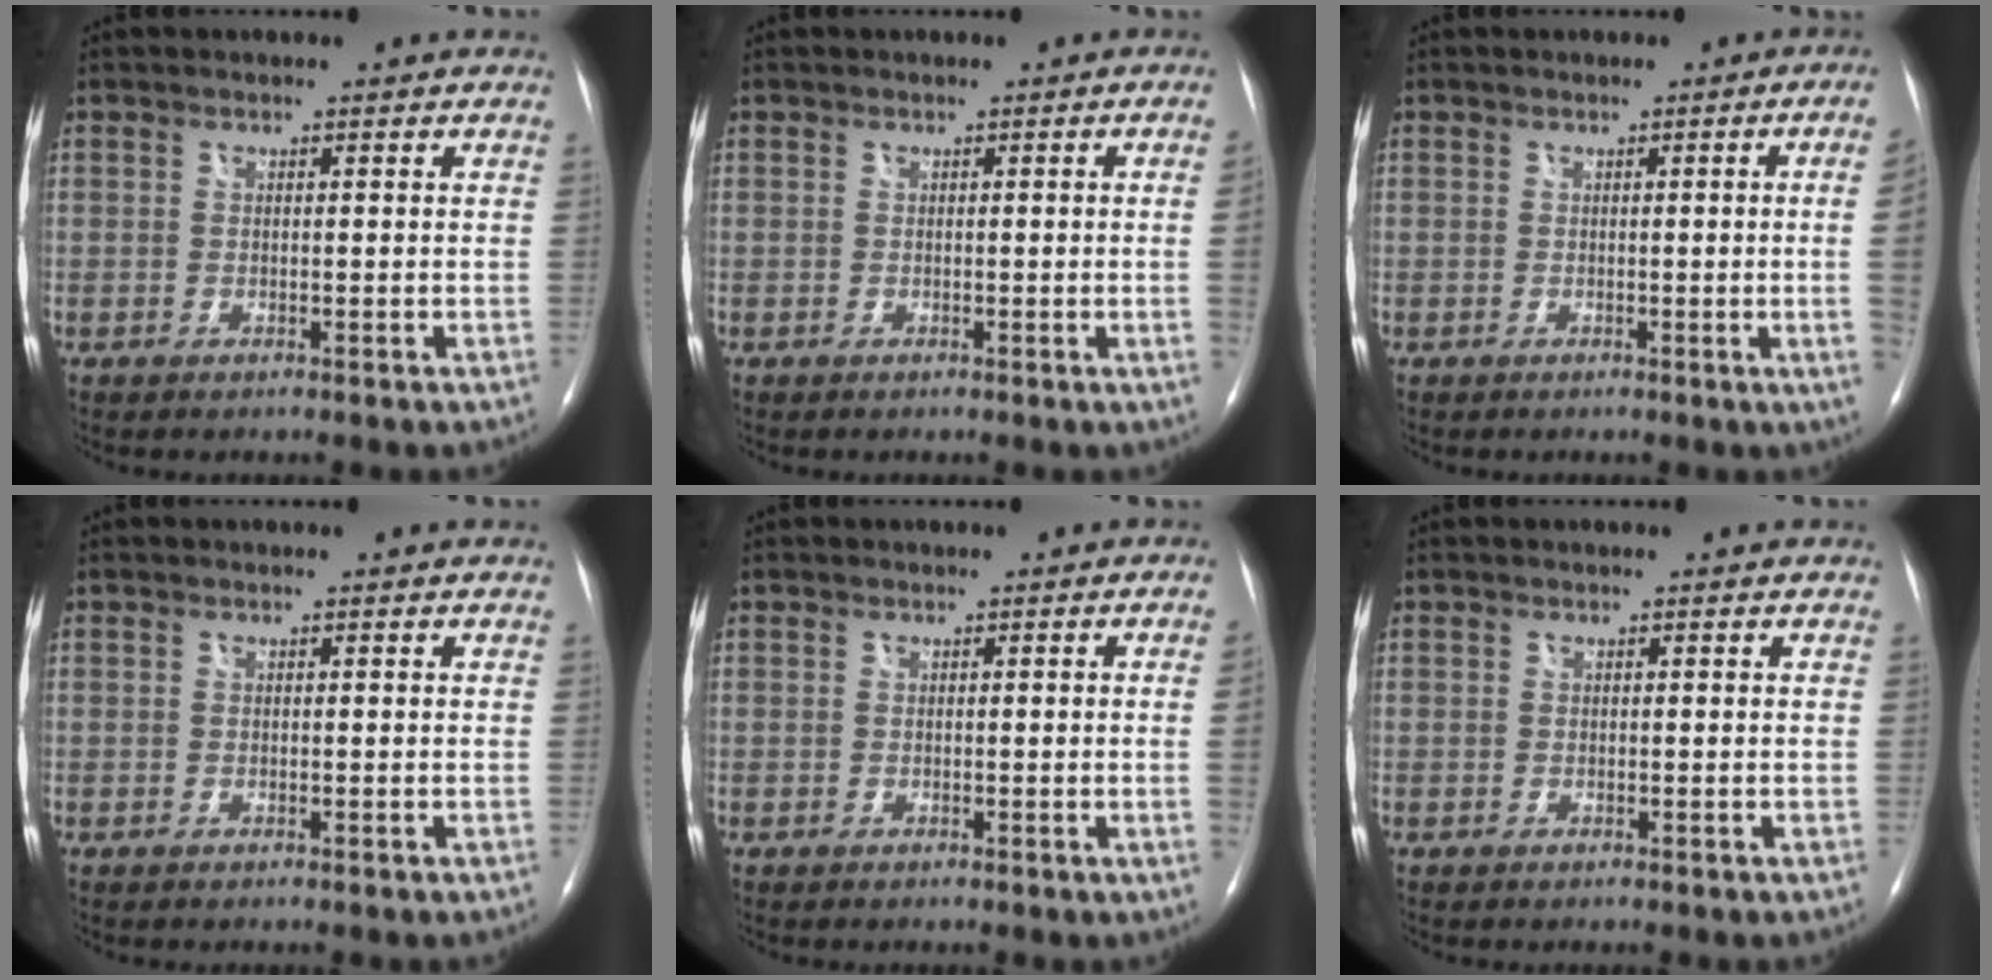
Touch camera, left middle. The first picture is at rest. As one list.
[{"total": 1.7, "force": [-0.2, -0.8, 1.5], "torque": [-0.017, -0.001, -0.002]}, {"total": 4.7, "force": [-0.3, -1.8, 4.3], "torque": [-0.047, -0.008, -0.004]}, {"total": 0.0}, {"total": 1.6, "force": [-0.2, -0.7, 1.4], "torque": [-0.016, -0.001, -0.002]}, {"total": 0.0}]